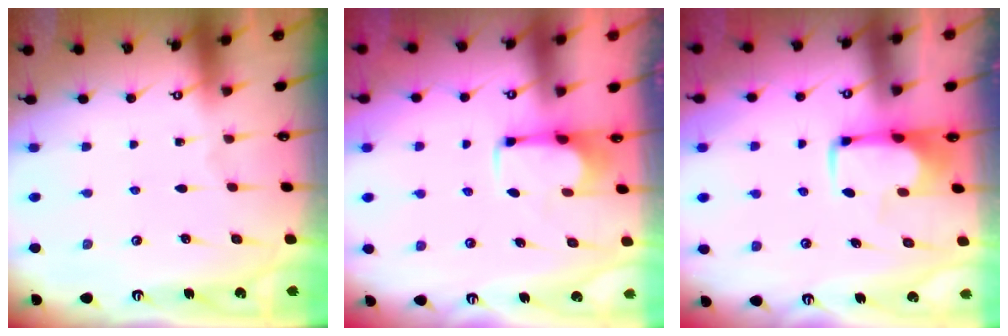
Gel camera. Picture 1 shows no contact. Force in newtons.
{"total": 2.5, "press": 2.4, "slide": 0.8}
{"total": 1.8, "press": 1.7, "slide": 0.5}